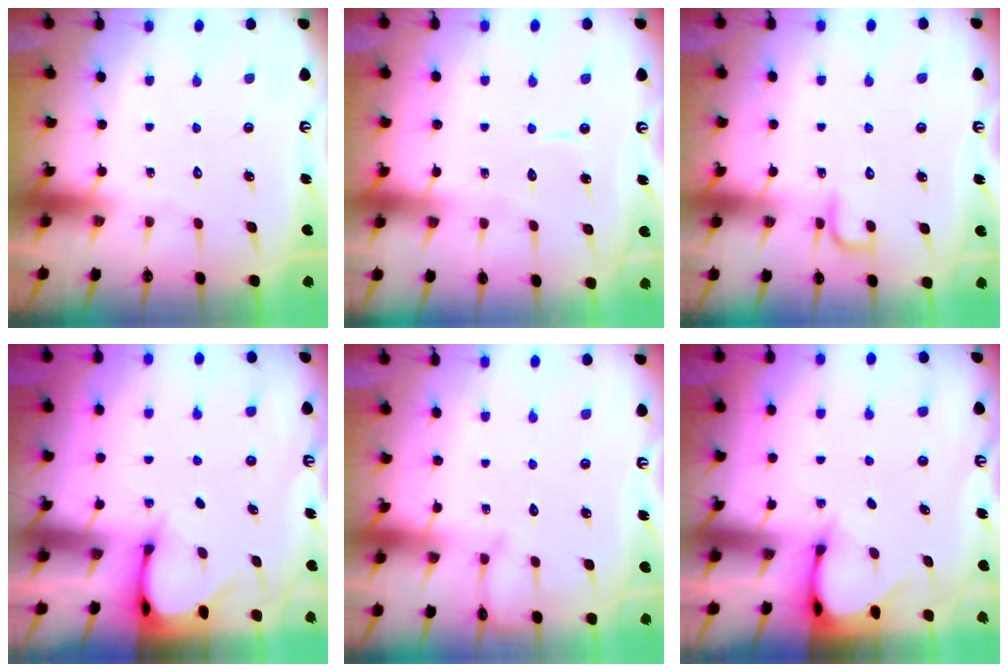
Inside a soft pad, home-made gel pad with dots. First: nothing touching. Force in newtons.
{"total": 3.3, "press": 3.2, "slide": 0.3}
{"total": 4.0, "press": 3.9, "slide": 0.6}
{"total": 3.0, "press": 3.0, "slide": 0.2}
{"total": 4.6, "press": 4.6, "slide": 0.5}
{"total": 3.1, "press": 3.1, "slide": 0.2}